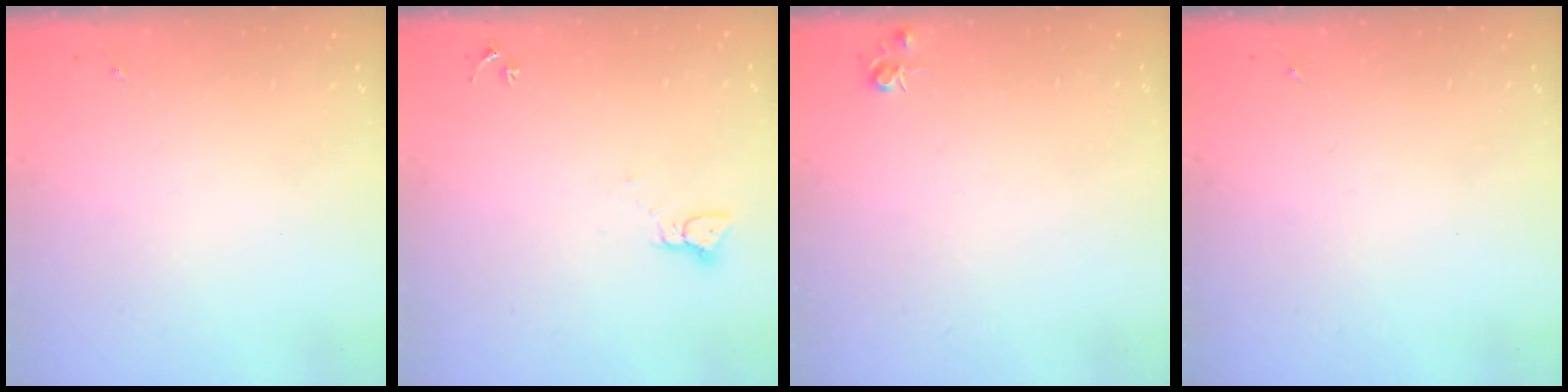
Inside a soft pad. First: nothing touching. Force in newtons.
{"total": 2.1, "press": 2.1, "slide": 0.2}
{"total": 4.3, "press": 4.3, "slide": 0.5}
{"total": 0.0}